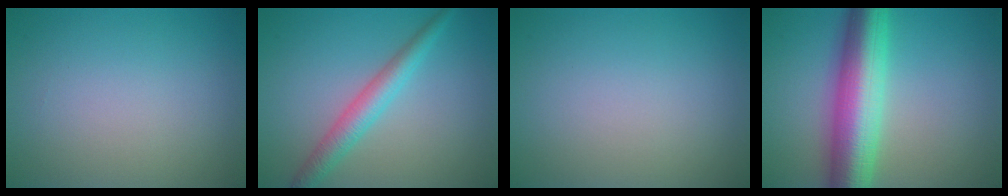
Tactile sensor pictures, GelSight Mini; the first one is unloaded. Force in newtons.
{"total": 3.3, "press": 3.3, "slide": 0.0}
{"total": 0.0}
{"total": 9.6, "press": 9.6, "slide": 0.1}